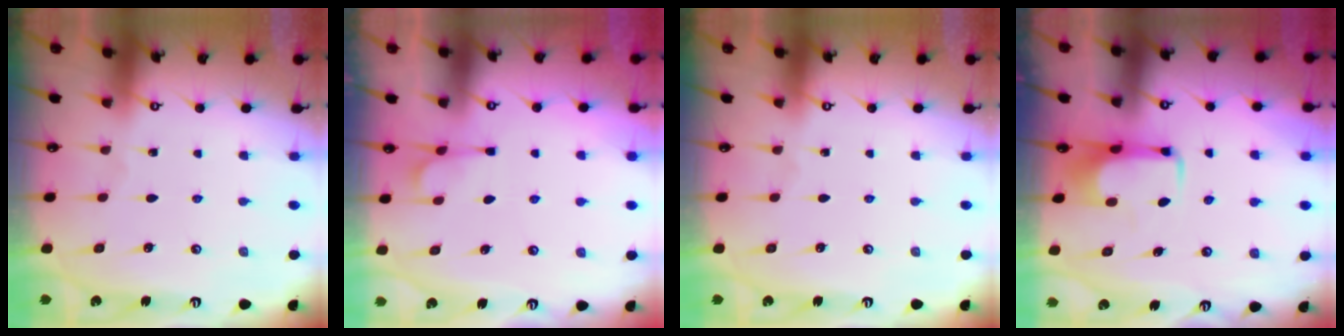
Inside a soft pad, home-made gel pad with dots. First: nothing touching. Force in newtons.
{"total": 1.3, "press": 0.2, "slide": 1.3}
{"total": 0.0}
{"total": 6.6, "press": 6.4, "slide": 1.6}